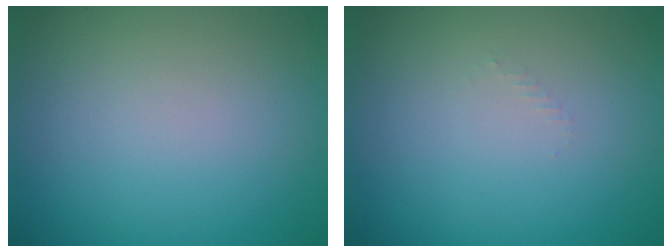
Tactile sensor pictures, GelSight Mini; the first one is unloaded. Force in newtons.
{"total": 0.5, "press": 0.5, "slide": 0.2}